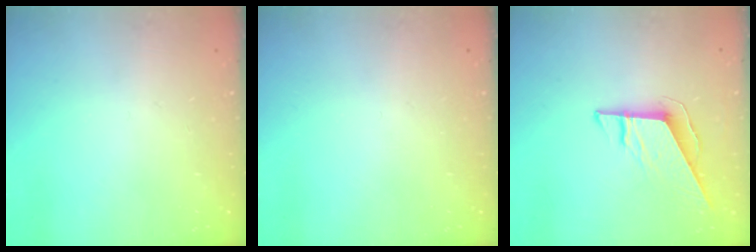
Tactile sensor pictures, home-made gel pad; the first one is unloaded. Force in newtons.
{"total": 0.0}
{"total": 9.2, "press": 9.2, "slide": 0.4}